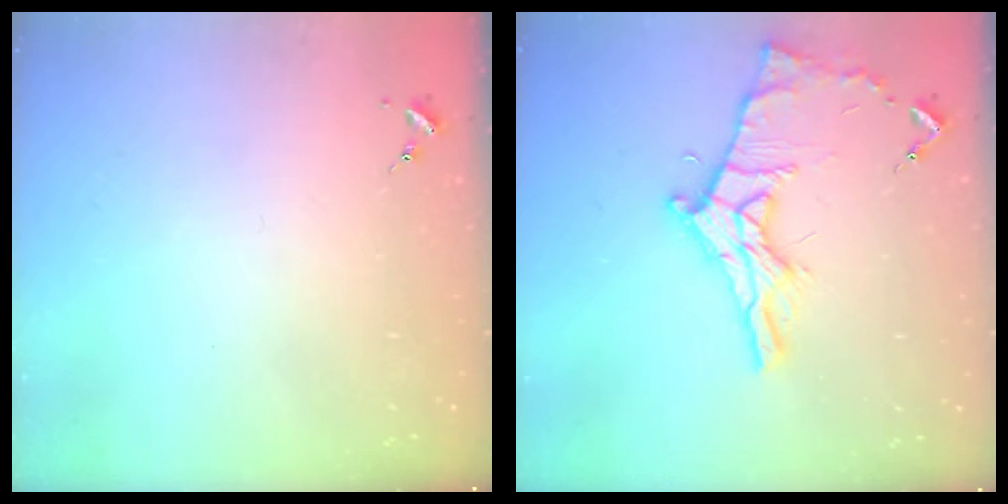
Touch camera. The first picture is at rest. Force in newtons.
{"total": 15.2, "press": 15.2, "slide": 0.6}